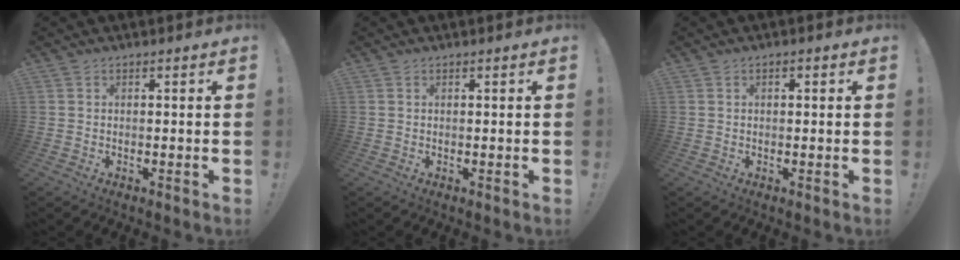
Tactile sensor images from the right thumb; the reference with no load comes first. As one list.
[{"total": 0.0}, {"total": 0.9, "force": [0.0, 0.6, 0.6], "torque": [-0.005, 0.001, -0.002]}]